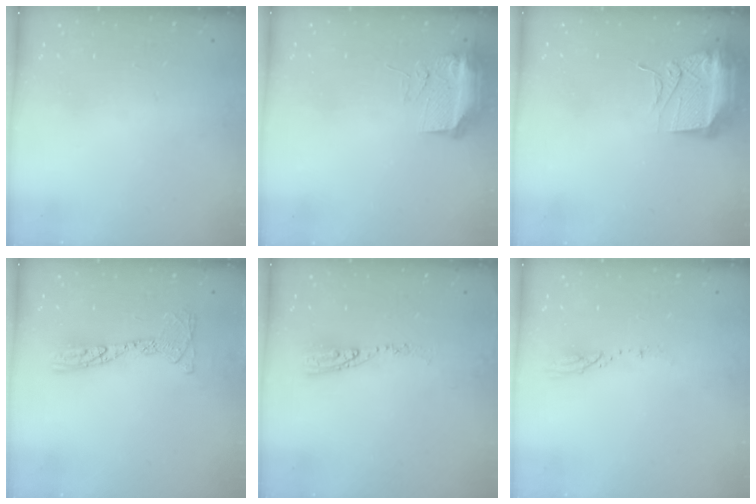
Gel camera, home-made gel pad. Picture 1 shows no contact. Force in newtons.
{"total": 9.5, "press": 9.4, "slide": 1.4}
{"total": 12.6, "press": 12.5, "slide": 1.2}
{"total": 12.2, "press": 12.1, "slide": 1.3}
{"total": 6.8, "press": 6.8, "slide": 0.6}
{"total": 3.1, "press": 3.0, "slide": 0.3}